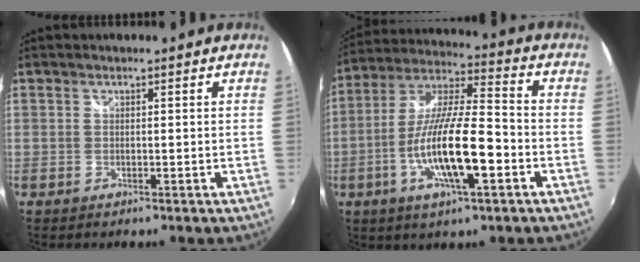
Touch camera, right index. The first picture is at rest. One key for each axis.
{"total": 16.0, "fx": -5.3, "fy": 3.6, "fz": 14.7, "tx": -0.289, "ty": -0.010, "tz": -0.100}